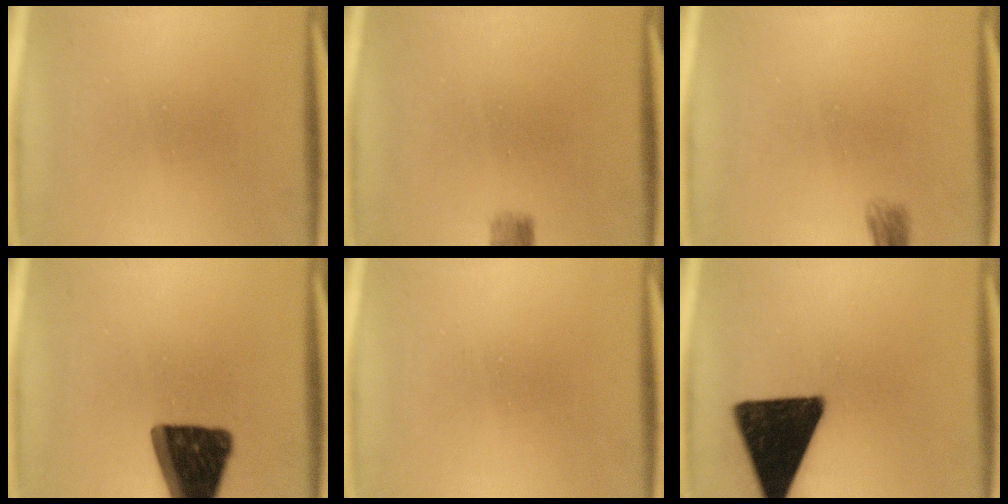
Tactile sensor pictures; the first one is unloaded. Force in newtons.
{"total": 2.2}
{"total": 1.6}
{"total": 17.1}
{"total": 0.0}
{"total": 18.4}